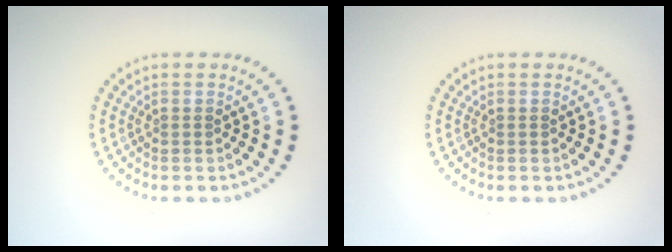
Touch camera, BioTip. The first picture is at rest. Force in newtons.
{"total": 0.0}